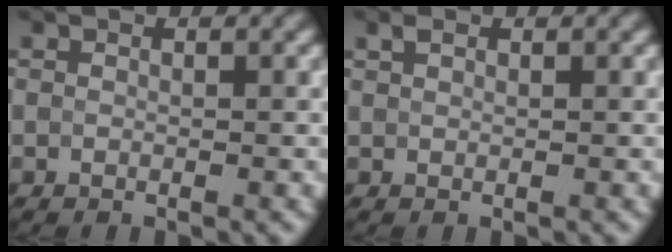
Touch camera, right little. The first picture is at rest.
{"total": 1.0, "force": [0.7, 0.5, 0.5], "torque": [-0.013, 0.005, 0.015]}